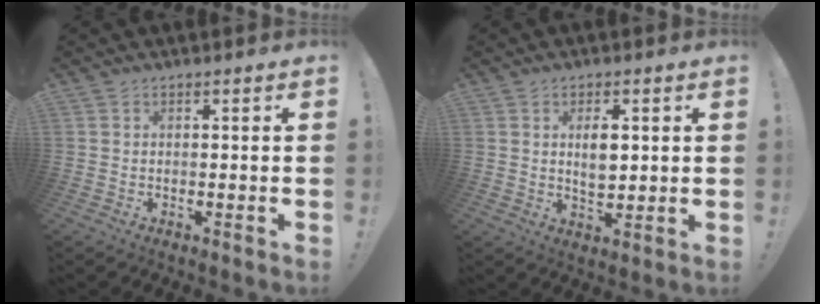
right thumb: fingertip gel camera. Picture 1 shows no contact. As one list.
[{"total": 5.8, "force": [1.4, 3.4, 4.5], "torque": [-0.059, -0.002, 0.020]}]